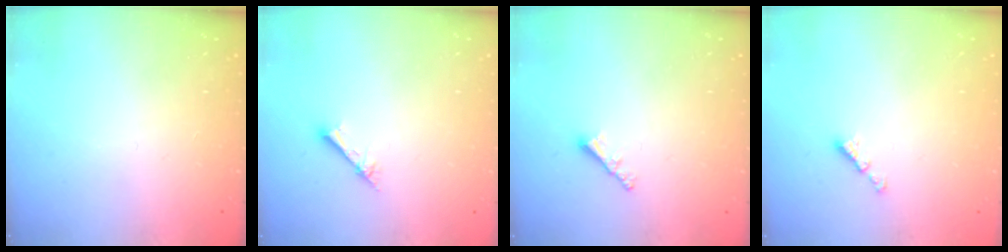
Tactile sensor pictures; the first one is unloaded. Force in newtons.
{"total": 2.1, "press": 2.1, "slide": 0.2}
{"total": 1.9, "press": 1.9, "slide": 0.5}
{"total": 2.1, "press": 2.1, "slide": 0.4}